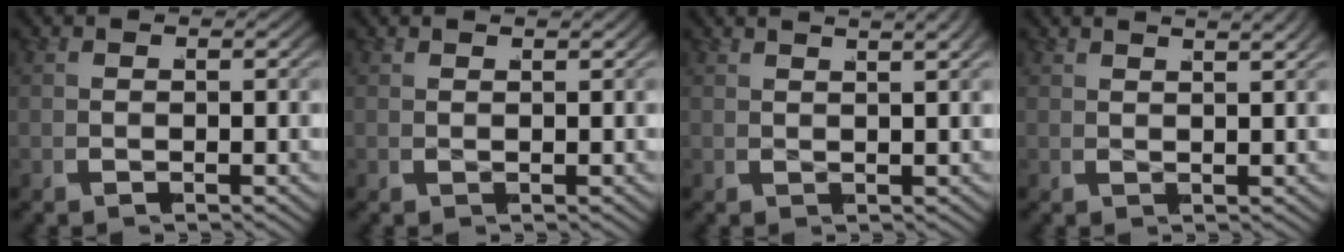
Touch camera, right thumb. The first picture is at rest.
{"total": 0.7, "force": [0.7, -0.2, 0.0], "torque": [0.007, 0.001, 0.014]}
{"total": 2.6, "force": [2.0, 0.3, 1.6], "torque": [-0.008, 0.009, 0.031]}
{"total": 2.2, "force": [2.0, 0.1, 1.0], "torque": [-0.001, 0.008, 0.030]}